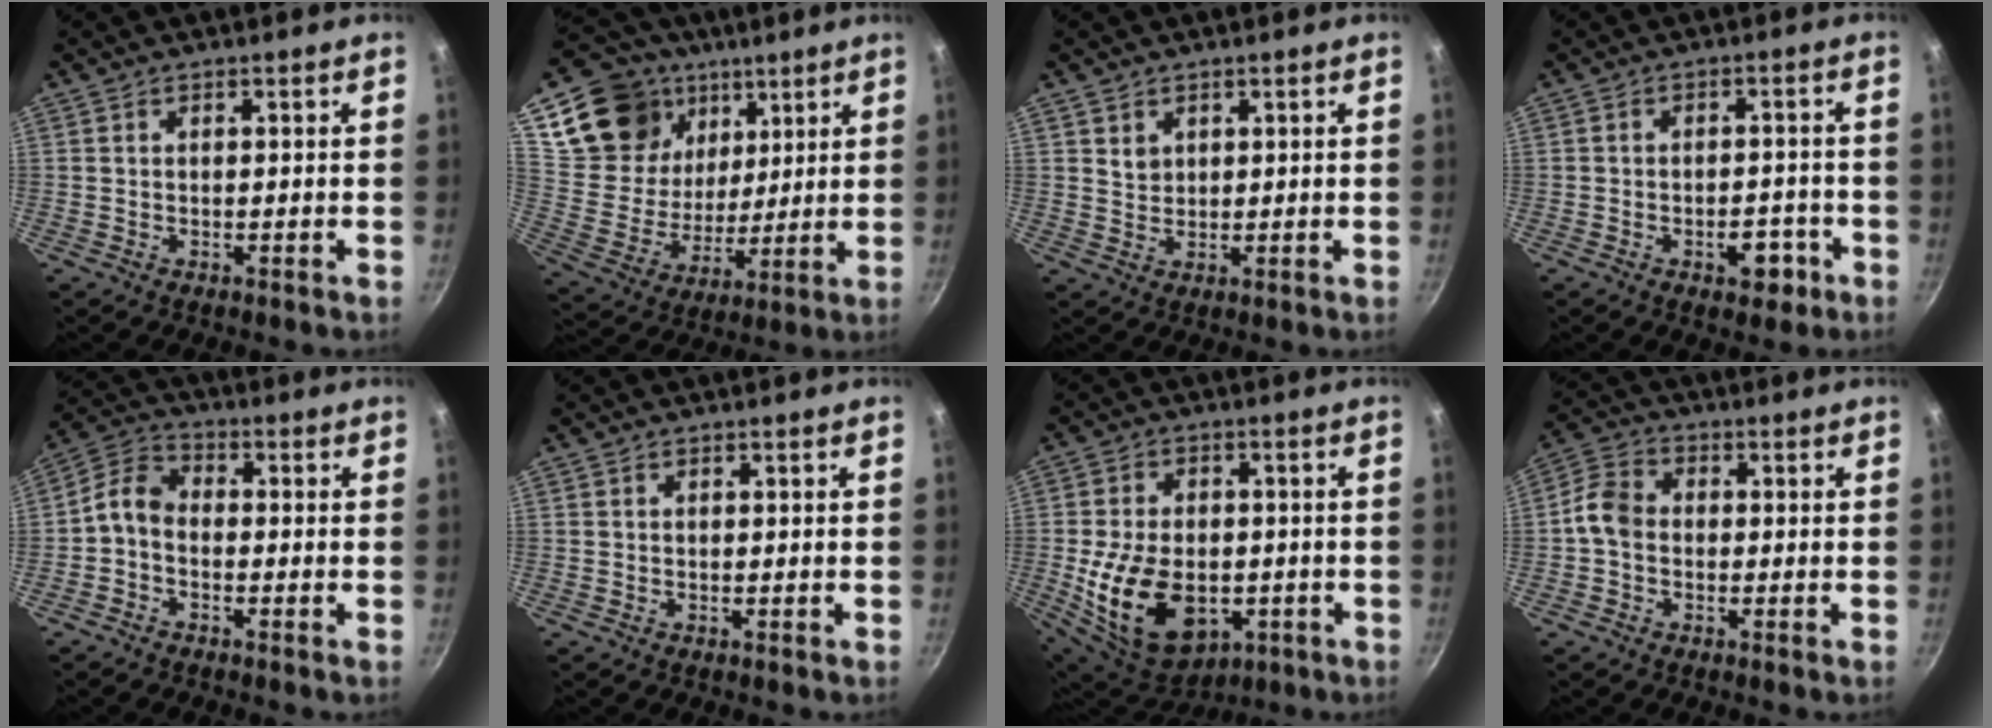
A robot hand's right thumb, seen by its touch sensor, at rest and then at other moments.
{"total": 19.5, "force": [10.2, 15.1, 6.9], "torque": [-0.093, -0.039, 0.191]}
{"total": 2.5, "force": [1.2, 2.0, 0.9], "torque": [-0.006, -0.002, 0.025]}
{"total": 5.6, "force": [-2.6, 3.1, 3.8], "torque": [-0.025, 0.020, -0.031]}
{"total": 5.4, "force": [-1.7, 3.7, 3.5], "torque": [-0.072, 0.036, -0.051]}
{"total": 0.0}
{"total": 18.0, "force": [-3.7, 11.9, 13.0], "torque": [-0.214, 0.002, -0.042]}
{"total": 5.8, "force": [-0.9, 4.5, 3.6], "torque": [-0.063, 0.020, -0.034]}